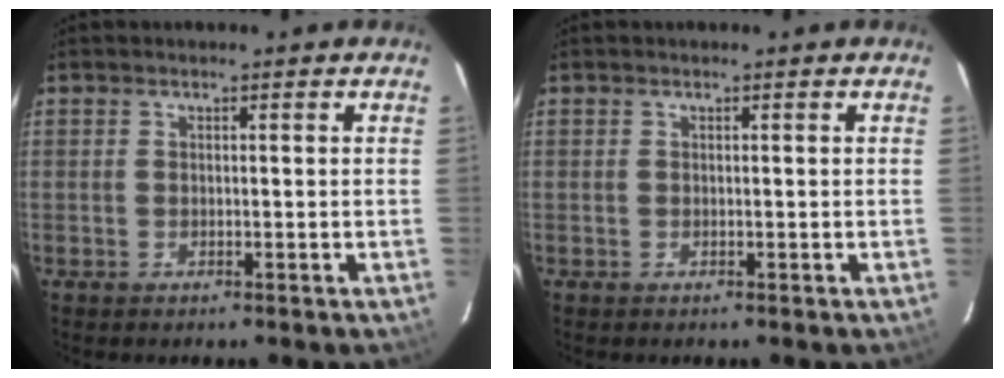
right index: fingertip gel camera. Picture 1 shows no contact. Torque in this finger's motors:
{"motor_torque": [0.00, 0.00, 0.00, 0.00]}